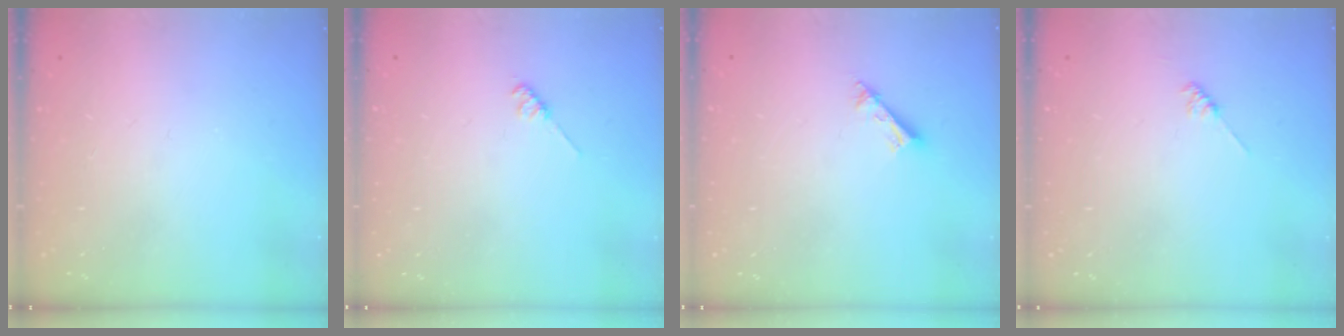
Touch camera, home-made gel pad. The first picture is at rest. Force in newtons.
{"total": 2.6, "press": 2.5, "slide": 0.4}
{"total": 3.2, "press": 3.2, "slide": 0.2}
{"total": 1.8, "press": 1.7, "slide": 0.3}